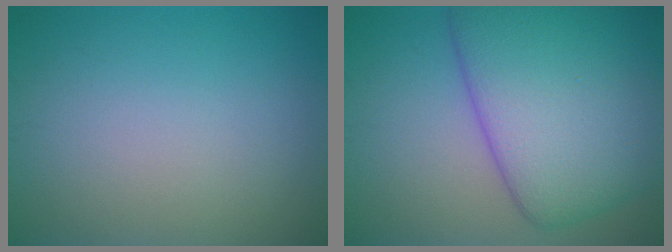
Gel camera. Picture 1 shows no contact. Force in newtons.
{"total": 11.3, "press": 11.3, "slide": 0.4}